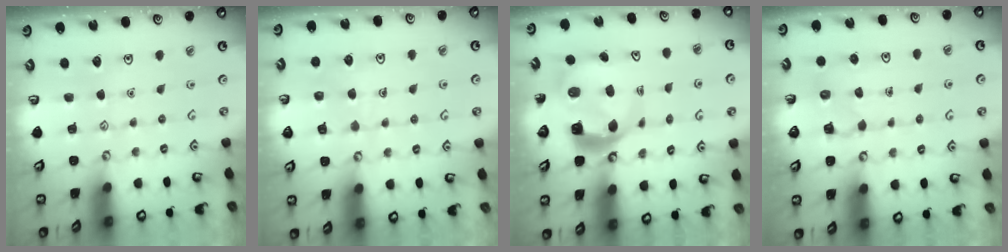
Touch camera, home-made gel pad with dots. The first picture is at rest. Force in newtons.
{"total": 5.6, "press": 5.6, "slide": 0.5}
{"total": 8.6, "press": 8.6, "slide": 1.2}
{"total": 3.1, "press": 3.1, "slide": 0.6}